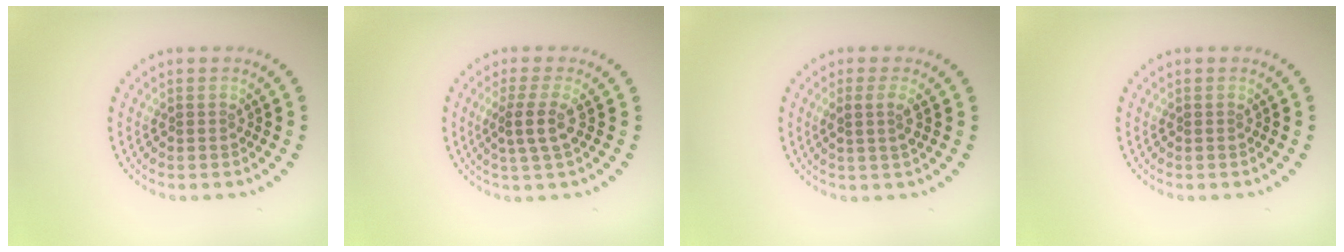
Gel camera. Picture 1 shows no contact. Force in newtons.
{"total": 2.5, "press": 1.8, "slide": 1.8}
{"total": 1.3, "press": 1.2, "slide": 0.6}
{"total": 0.0}